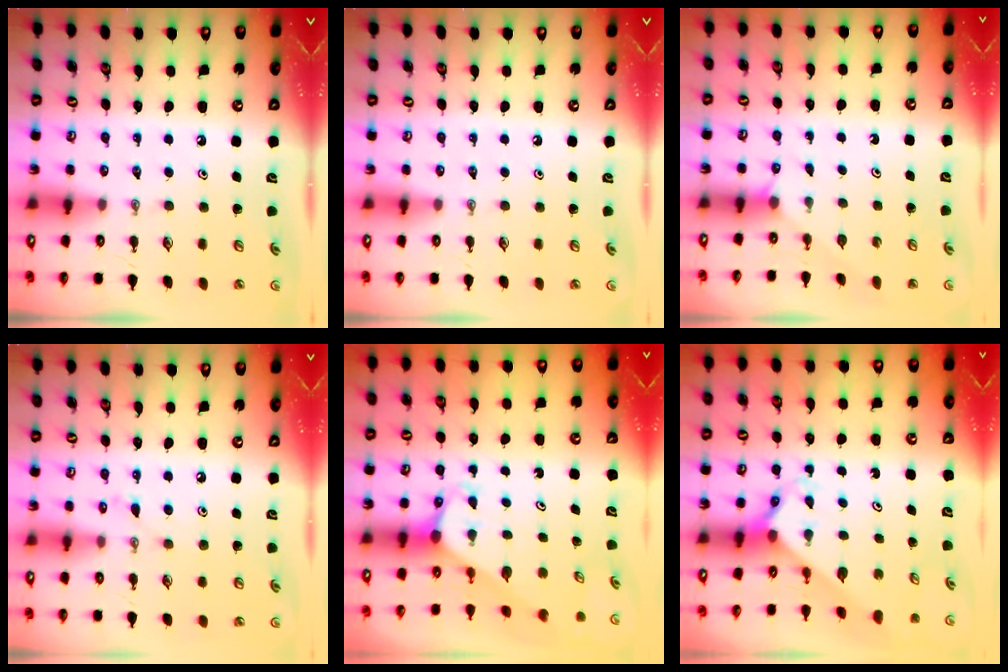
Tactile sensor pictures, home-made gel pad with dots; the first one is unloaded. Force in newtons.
{"total": 0.0}
{"total": 3.9, "press": 3.9, "slide": 0.4}
{"total": 5.9, "press": 5.8, "slide": 0.7}
{"total": 3.0, "press": 3.0, "slide": 0.1}
{"total": 2.2, "press": 2.2, "slide": 0.1}